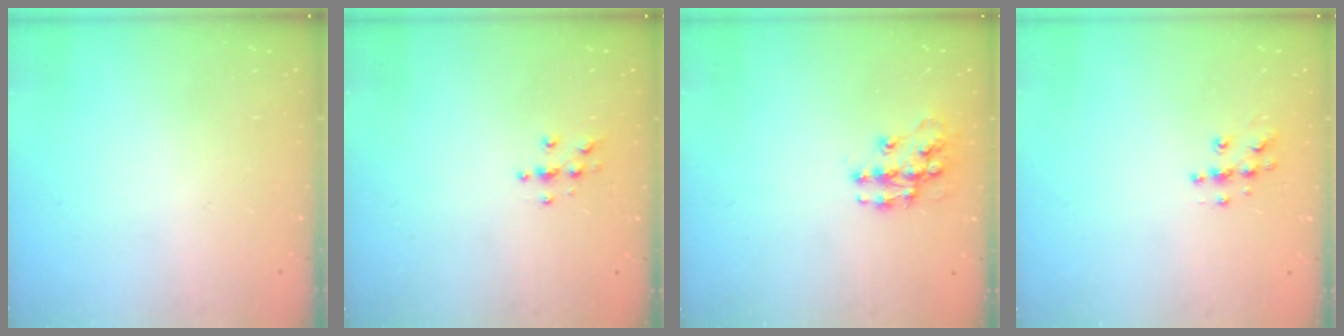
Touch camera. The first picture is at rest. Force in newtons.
{"total": 3.8, "press": 3.8, "slide": 0.5}
{"total": 10.9, "press": 10.9, "slide": 0.8}
{"total": 7.6, "press": 7.6, "slide": 0.4}